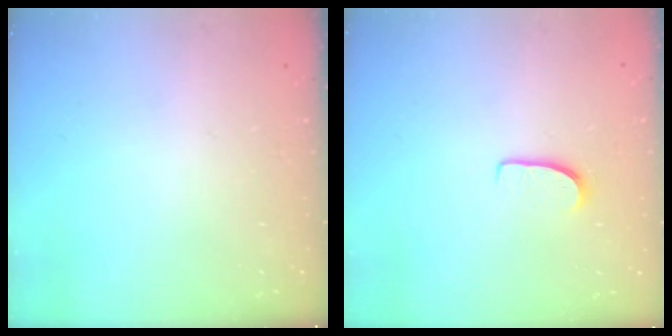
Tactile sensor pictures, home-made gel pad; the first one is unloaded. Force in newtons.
{"total": 5.8, "press": 5.7, "slide": 0.5}